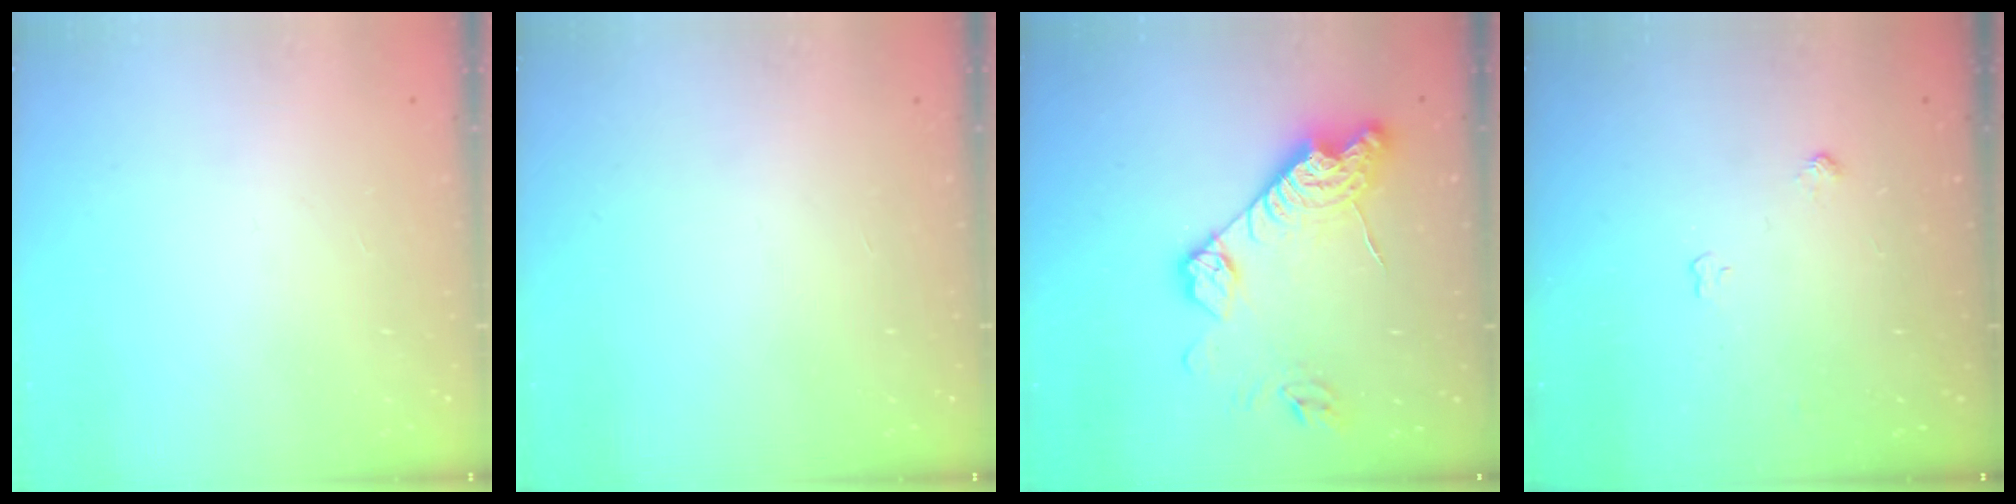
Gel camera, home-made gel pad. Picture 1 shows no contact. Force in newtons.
{"total": 0.0}
{"total": 16.0, "press": 15.9, "slide": 1.3}
{"total": 5.3, "press": 5.3, "slide": 0.8}